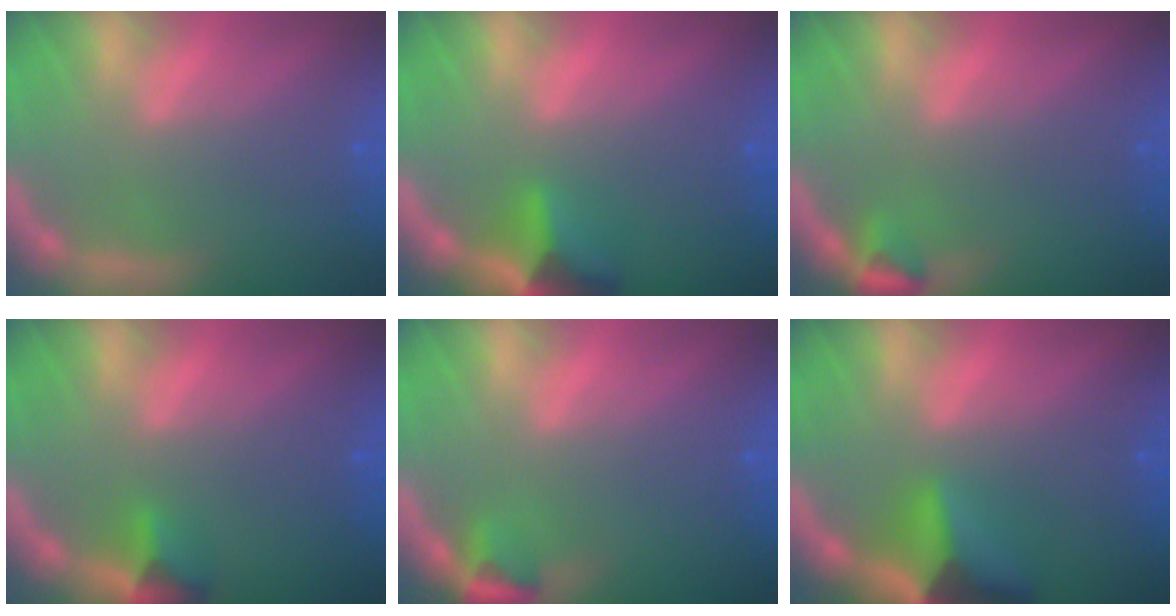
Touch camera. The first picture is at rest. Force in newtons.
{"total": 4.5}
{"total": 1.5}
{"total": 2.4}
{"total": 1.9}
{"total": 7.4}